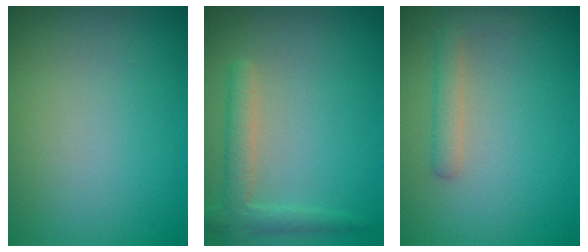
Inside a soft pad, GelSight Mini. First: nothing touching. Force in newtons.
{"total": 2.6, "press": 2.5, "slide": 0.2}
{"total": 1.8, "press": 1.8, "slide": 0.1}